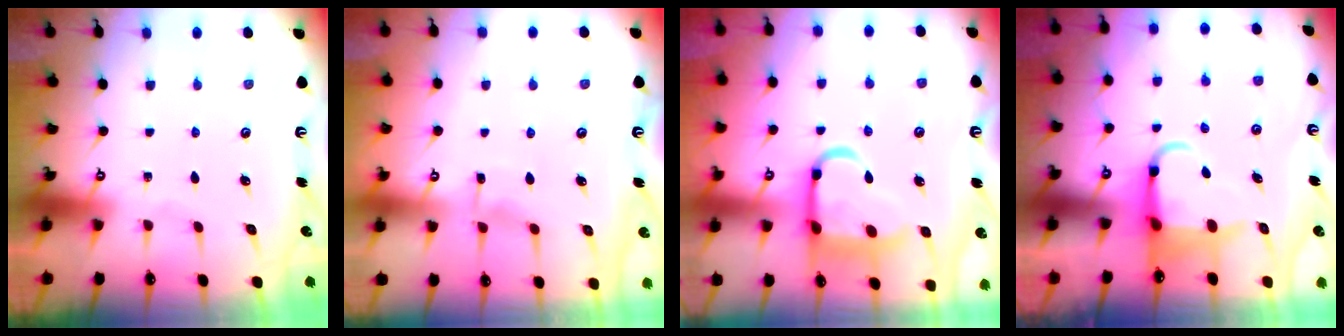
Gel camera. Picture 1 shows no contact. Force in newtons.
{"total": 5.2, "press": 5.1, "slide": 0.6}
{"total": 13.4, "press": 13.3, "slide": 1.7}
{"total": 5.8, "press": 5.7, "slide": 1.1}